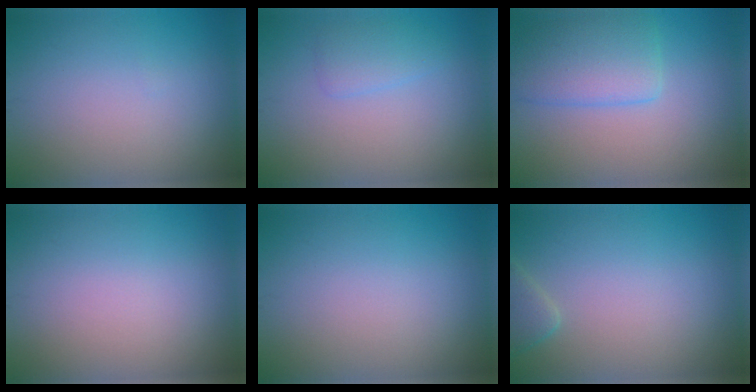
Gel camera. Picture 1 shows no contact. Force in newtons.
{"total": 1.8, "press": 1.8, "slide": 0.0}
{"total": 4.2, "press": 4.2, "slide": 0.3}
{"total": 0.0}
{"total": 0.0}
{"total": 1.8, "press": 1.8, "slide": 0.2}